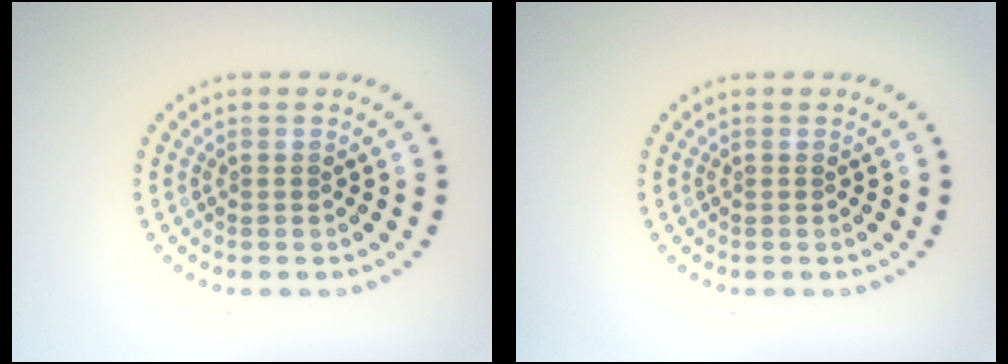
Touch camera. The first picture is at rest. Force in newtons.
{"total": 0.0}